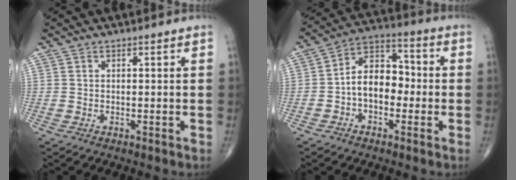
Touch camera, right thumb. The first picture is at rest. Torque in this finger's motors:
{"motor_torque": [-0.35, 0.73, 0.38, -0.39, 0.22]}